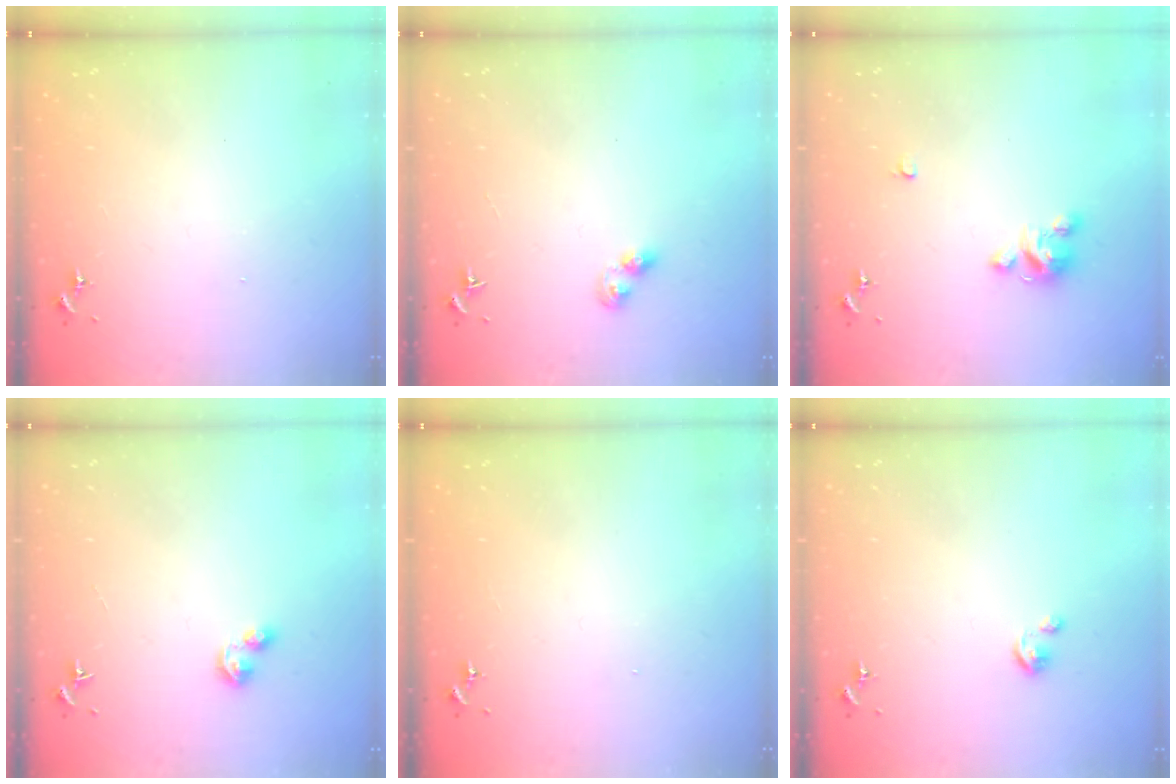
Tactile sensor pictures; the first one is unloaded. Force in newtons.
{"total": 3.2, "press": 3.2, "slide": 0.3}
{"total": 6.4, "press": 6.3, "slide": 0.6}
{"total": 4.0, "press": 3.9, "slide": 0.8}
{"total": 0.0}
{"total": 2.5, "press": 2.5, "slide": 0.3}